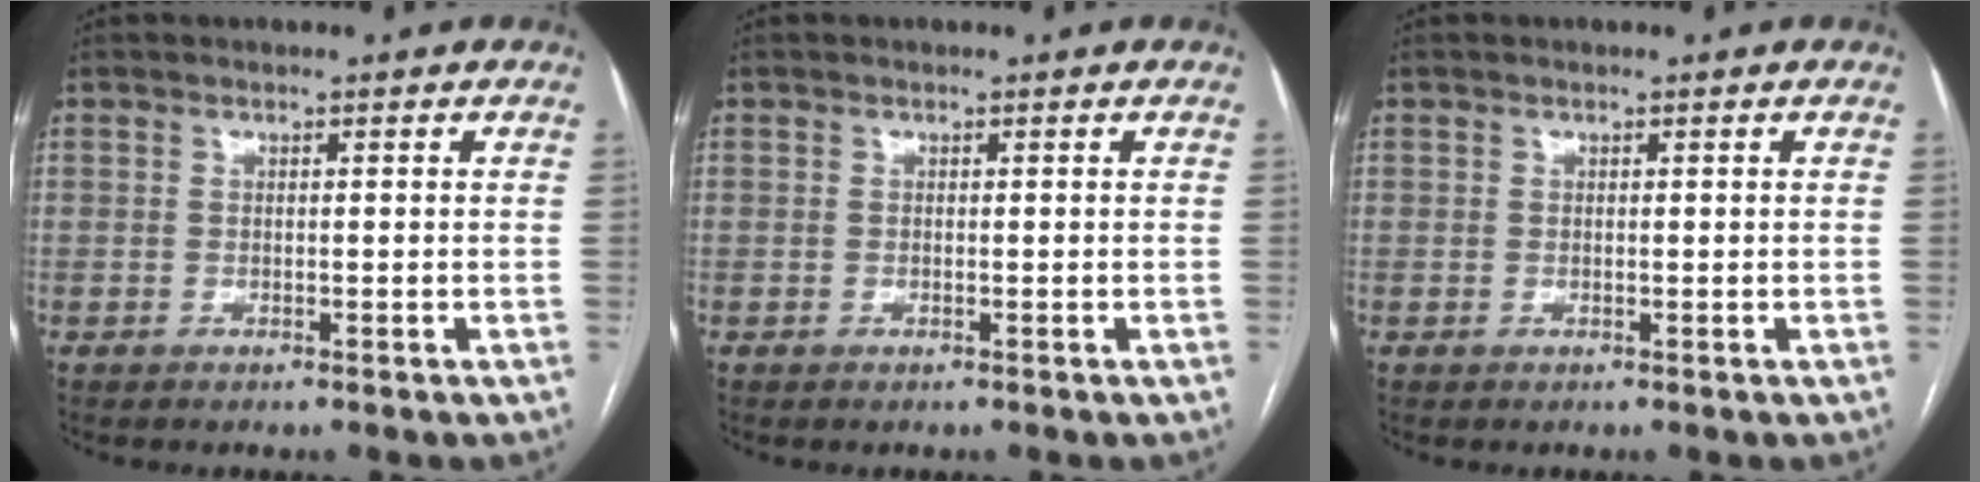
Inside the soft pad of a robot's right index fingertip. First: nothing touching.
{"total": 0.0}
{"total": 0.0}